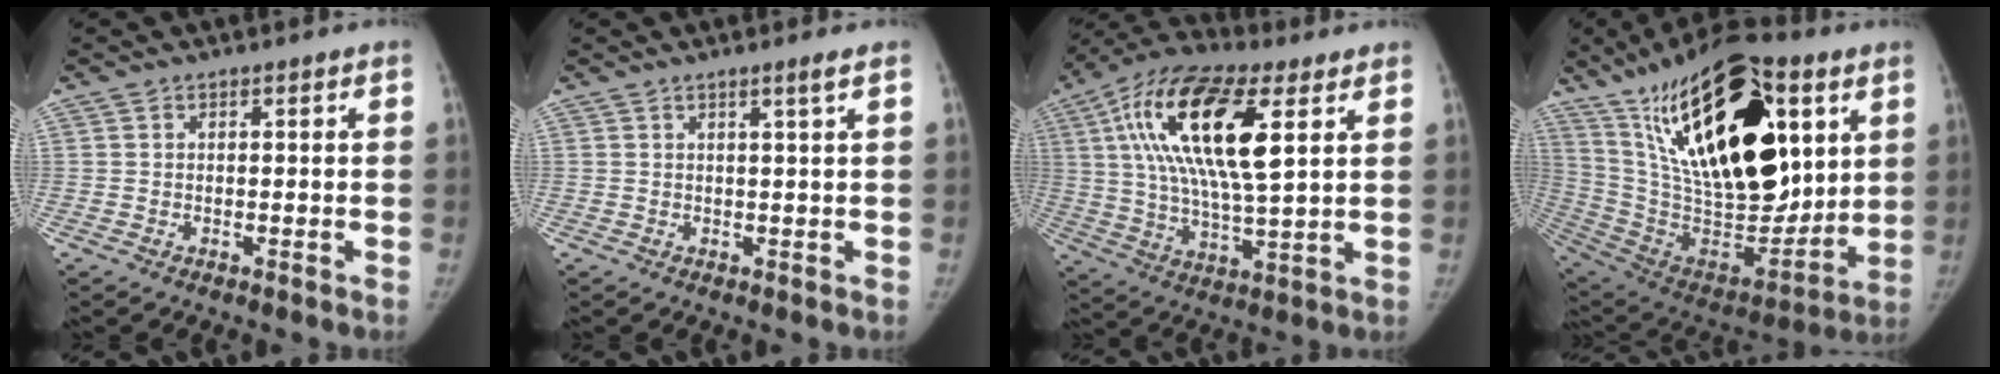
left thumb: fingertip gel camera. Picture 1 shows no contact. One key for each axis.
{"total": 1.6, "fx": 0.8, "fy": -0.5, "fz": 1.3, "tx": -0.026, "ty": -0.009, "tz": 0.018}
{"total": 21.8, "fx": 6.9, "fy": 7.7, "fz": 19.2, "tx": -0.367, "ty": -0.004, "tz": 0.115}
{"total": 35.4, "fx": 13.5, "fy": 15.8, "fz": 28.7, "tx": -0.465, "ty": -0.029, "tz": 0.243}